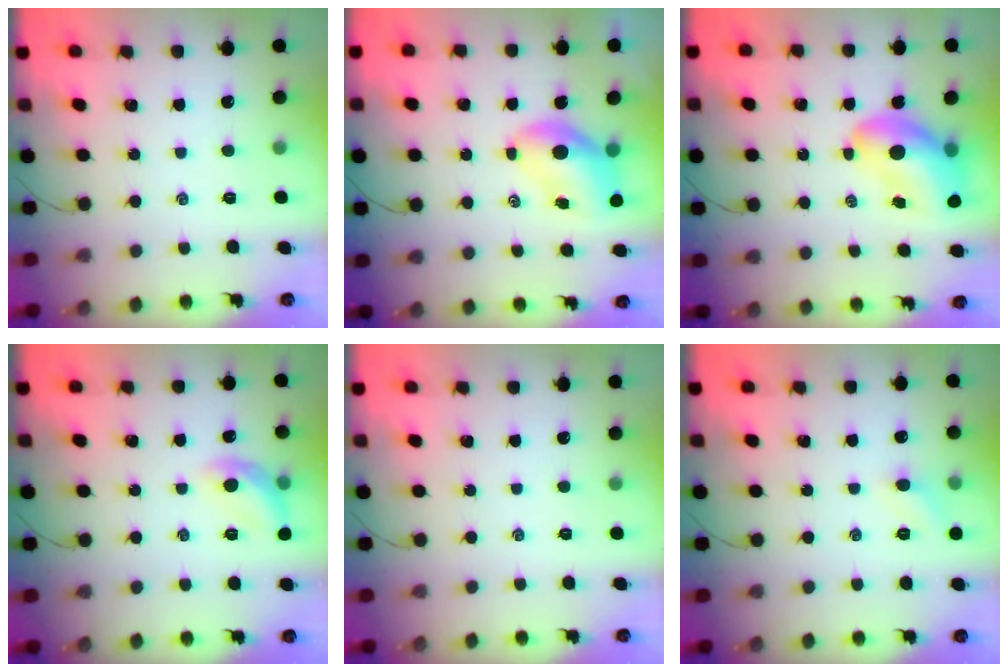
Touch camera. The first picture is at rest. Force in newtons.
{"total": 8.4, "press": 8.2, "slide": 1.7}
{"total": 13.2, "press": 12.7, "slide": 3.9}
{"total": 9.9, "press": 9.9, "slide": 0.2}
{"total": 0.0}
{"total": 5.6, "press": 5.4, "slide": 1.6}